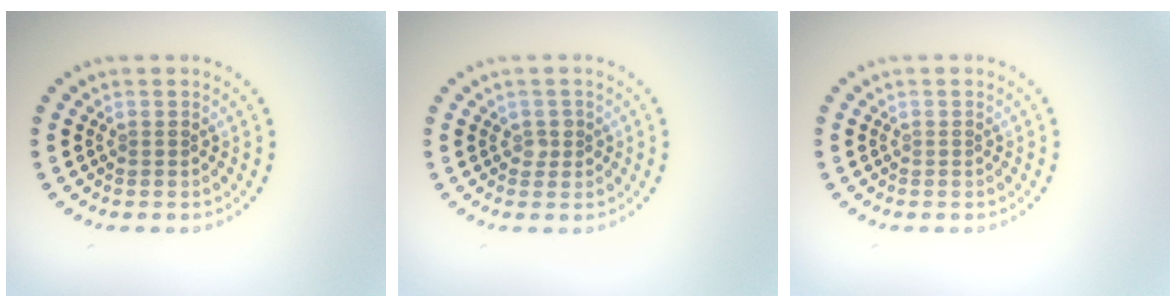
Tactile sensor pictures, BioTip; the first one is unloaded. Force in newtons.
{"total": 1.0, "press": 1.0, "slide": 0.2}
{"total": 0.0}